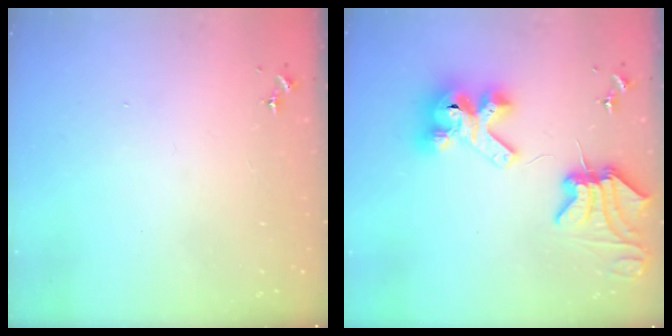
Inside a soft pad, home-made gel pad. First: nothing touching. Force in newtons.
{"total": 15.0, "press": 14.9, "slide": 1.6}